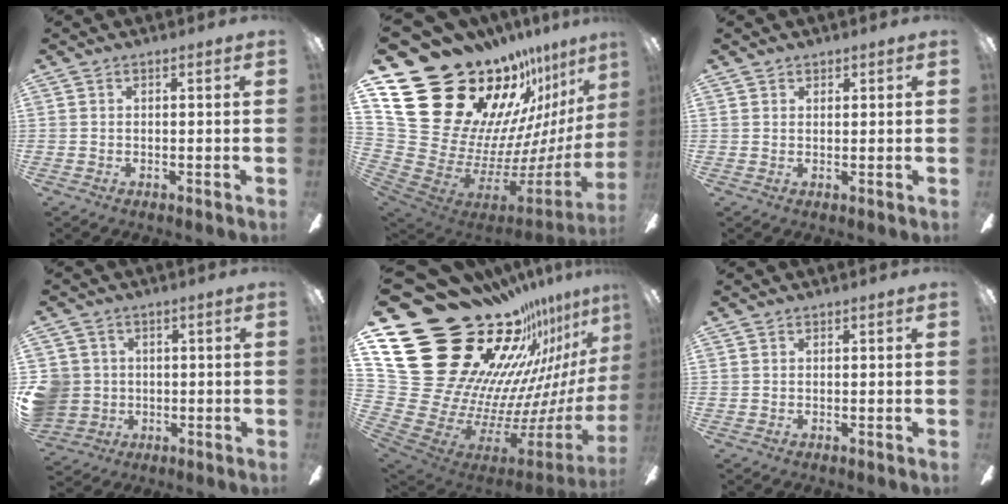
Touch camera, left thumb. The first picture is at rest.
{"total": 28.8, "force": [19.4, 16.9, 13.0], "torque": [-0.190, -0.197, 0.424]}
{"total": 1.3, "force": [1.2, 0.6, -0.1], "torque": [0.001, -0.002, 0.024]}
{"total": 7.7, "force": [0.3, 7.6, 1.7], "torque": [-0.065, 0.005, 0.010]}
{"total": 32.4, "force": [20.6, 18.9, 16.3], "torque": [-0.178, -0.263, 0.481]}
{"total": 0.0}